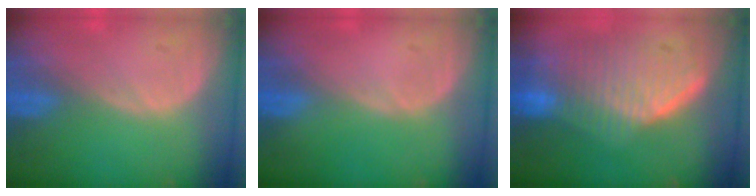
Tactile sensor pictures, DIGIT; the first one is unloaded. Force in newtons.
{"total": 0.0}
{"total": 10.0, "press": 9.0, "slide": 4.4}